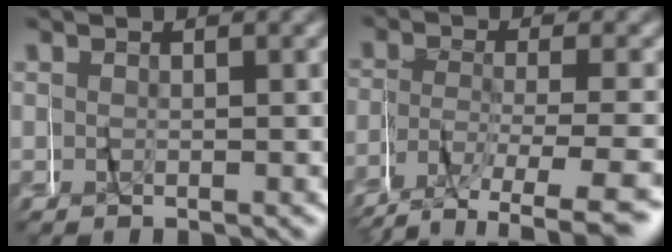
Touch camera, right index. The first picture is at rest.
{"total": 5.0, "force": [-3.7, 1.7, 2.9], "torque": [-0.062, -0.019, -0.055]}